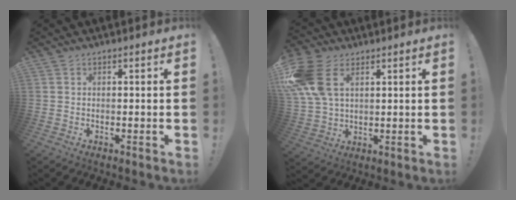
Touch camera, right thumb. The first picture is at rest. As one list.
[{"total": 14.3, "force": [5.6, 9.2, 9.5], "torque": [-0.196, -0.009, 0.111]}]